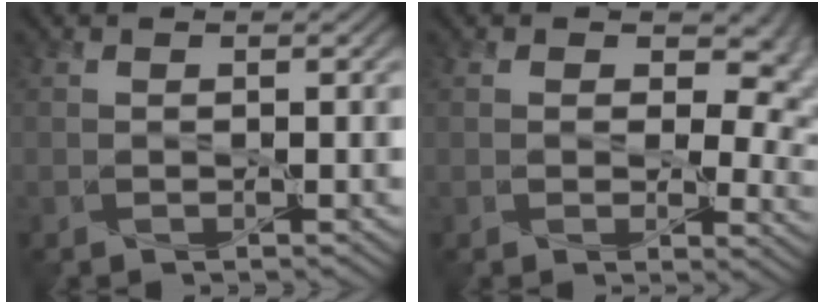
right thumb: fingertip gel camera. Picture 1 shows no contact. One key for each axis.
{"total": 7.6, "fx": 2.0, "fy": 4.8, "fz": 5.5, "tx": -0.074, "ty": -0.014, "tz": 0.034}